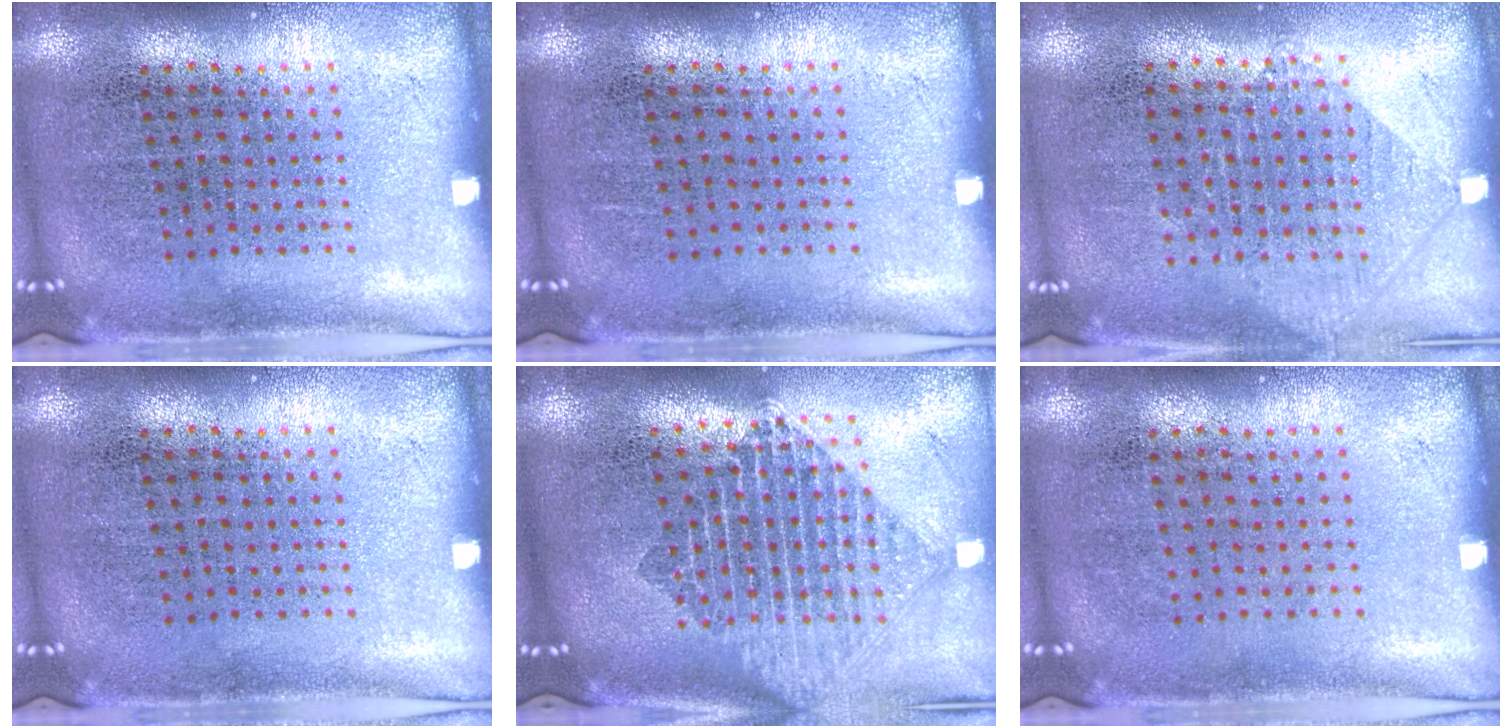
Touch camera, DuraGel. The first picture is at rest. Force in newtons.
{"total": 0.0}
{"total": 0.9, "press": 0.9, "slide": 0.2}
{"total": 0.0}
{"total": 2.2, "press": 1.7, "slide": 1.4}
{"total": 0.0}